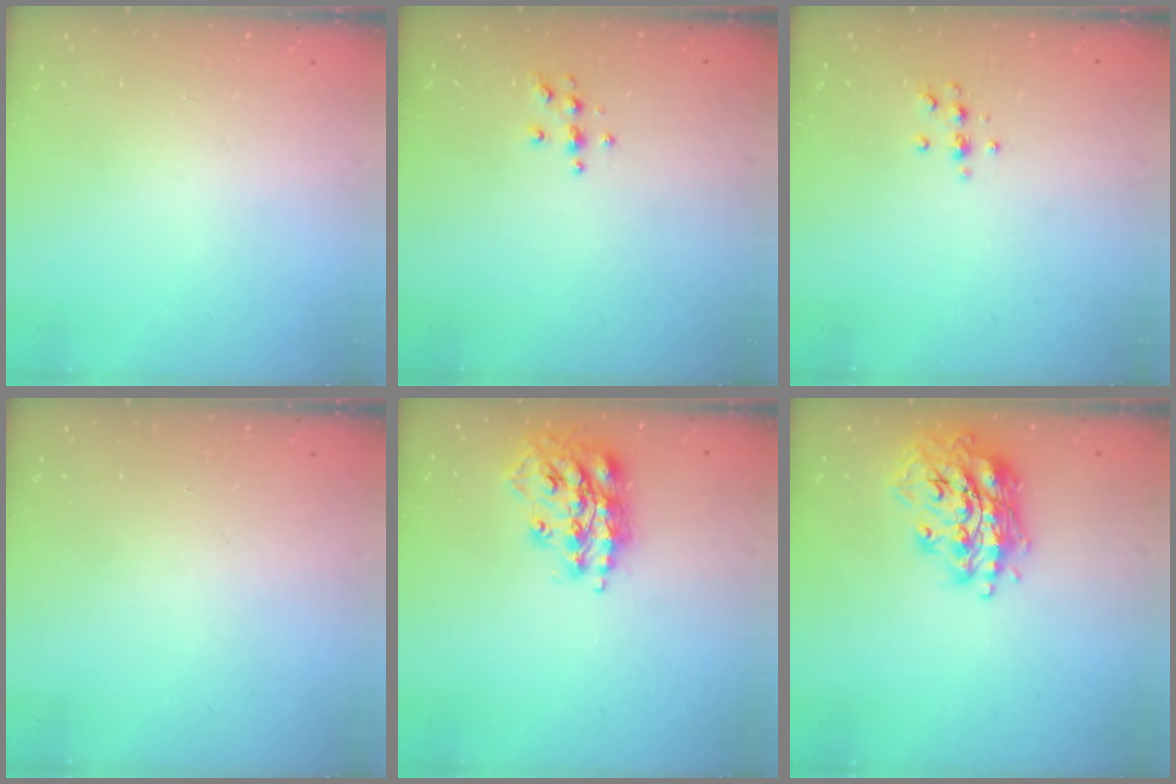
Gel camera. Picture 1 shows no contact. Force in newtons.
{"total": 3.9, "press": 3.9, "slide": 0.6}
{"total": 4.9, "press": 4.8, "slide": 1.2}
{"total": 0.0}
{"total": 16.1, "press": 16.0, "slide": 1.6}
{"total": 17.4, "press": 17.4, "slide": 1.4}